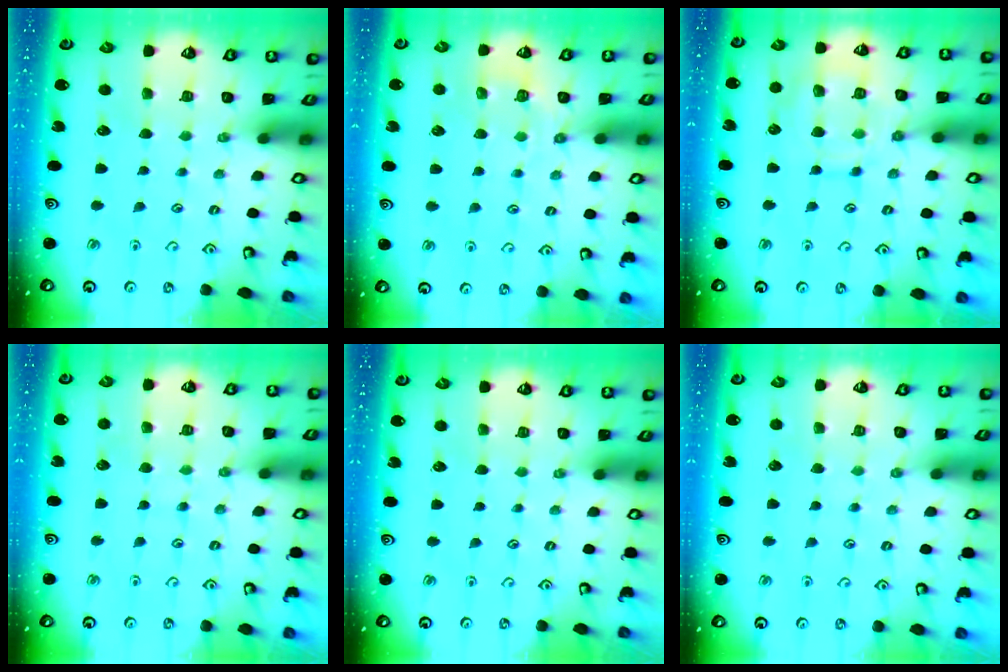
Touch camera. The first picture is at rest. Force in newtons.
{"total": 4.8, "press": 4.6, "slide": 1.3}
{"total": 12.4, "press": 12.3, "slide": 1.1}
{"total": 3.8, "press": 3.8, "slide": 0.3}
{"total": 0.0}
{"total": 3.7, "press": 3.7, "slide": 0.5}